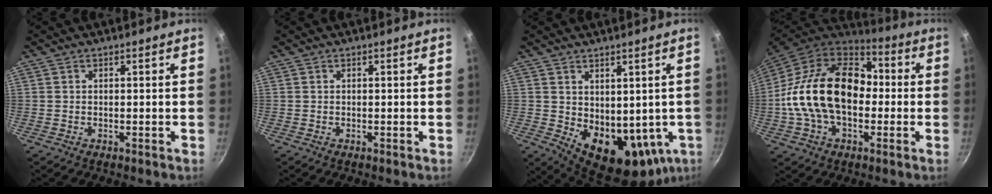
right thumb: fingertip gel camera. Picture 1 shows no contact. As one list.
[{"total": 0.0}, {"total": 14.8, "force": [-0.2, 9.9, 11.0], "torque": [-0.134, -0.024, 0.030]}, {"total": 23.7, "force": [-1.0, 15.8, 17.7], "torque": [-0.290, 0.046, -0.030]}]